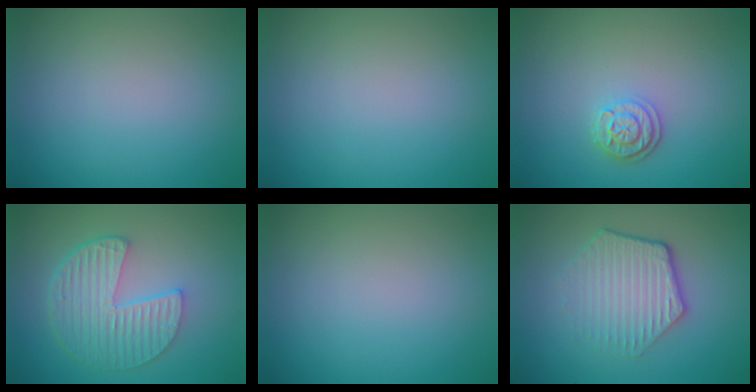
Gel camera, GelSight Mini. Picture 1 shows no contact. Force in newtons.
{"total": 0.0}
{"total": 2.5, "press": 2.1, "slide": 1.3}
{"total": 5.8, "press": 4.2, "slide": 3.9}
{"total": 0.0}
{"total": 4.5, "press": 3.3, "slide": 3.1}